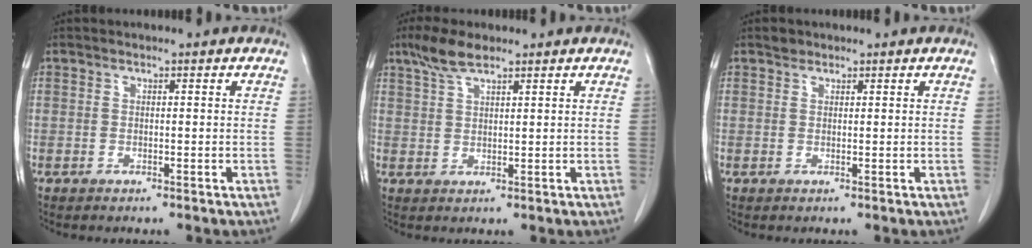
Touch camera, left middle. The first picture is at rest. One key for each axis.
{"total": 4.7, "fx": 3.5, "fy": 1.0, "fz": 3.0, "tx": -0.071, "ty": 0.010, "tz": 0.071}
{"total": 1.0, "fx": 0.9, "fy": 0.6, "fz": 0.1, "tx": -0.003, "ty": 0.001, "tz": 0.012}